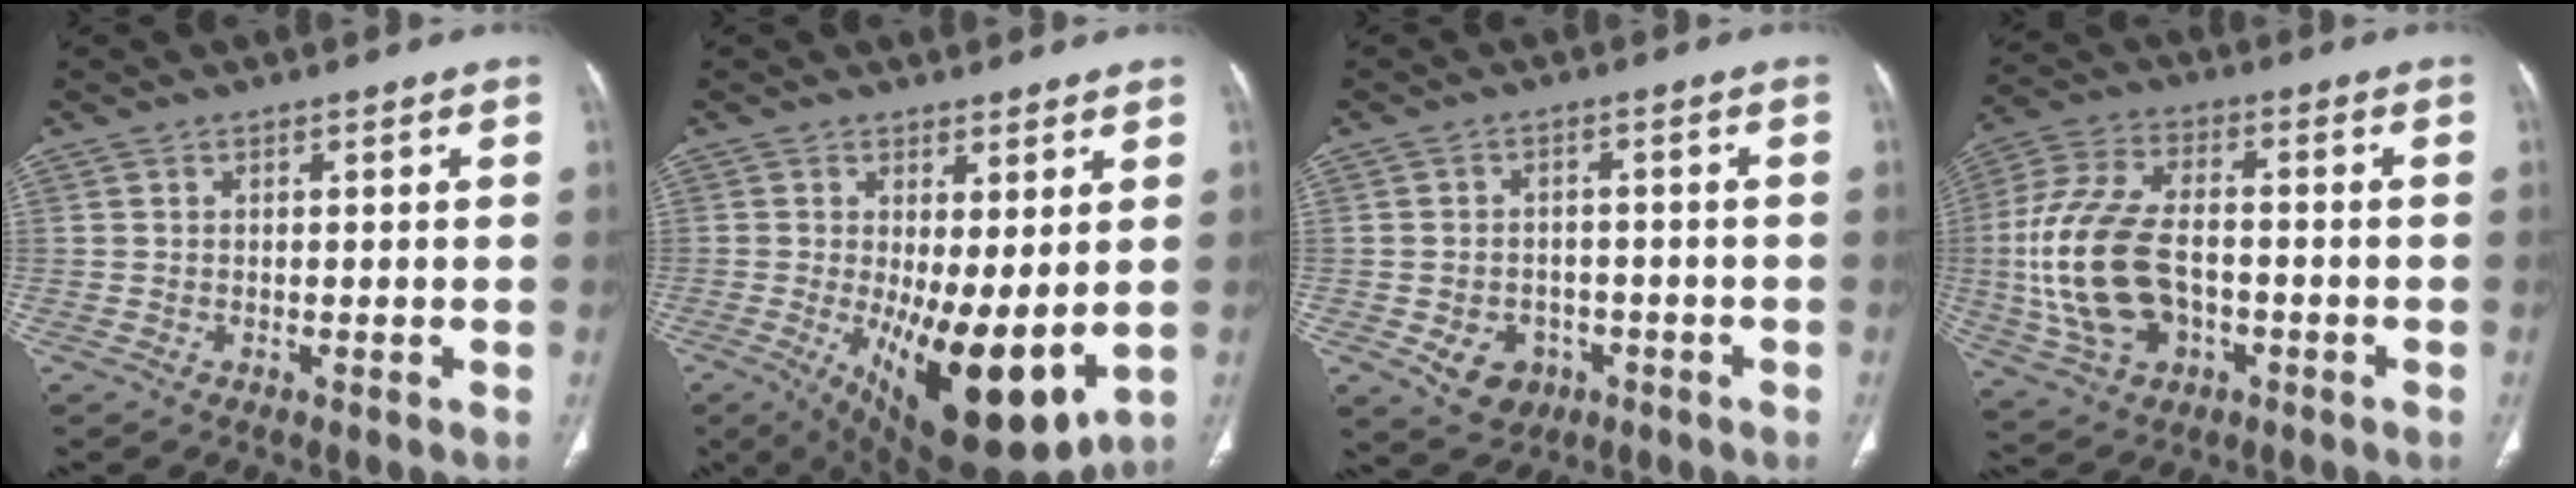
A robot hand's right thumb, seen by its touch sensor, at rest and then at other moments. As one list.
[{"total": 15.6, "force": [-1.8, 5.7, 14.4], "torque": [-0.220, -0.037, -0.008]}, {"total": 7.0, "force": [-2.6, 5.6, 3.2], "torque": [-0.034, 0.017, -0.030]}, {"total": 17.9, "force": [-2.4, 11.0, 13.9], "torque": [-0.293, 0.015, -0.036]}]